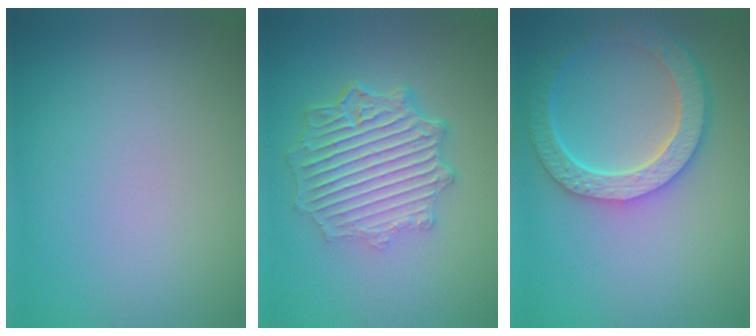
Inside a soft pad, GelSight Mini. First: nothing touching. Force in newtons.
{"total": 7.3, "press": 5.2, "slide": 5.0}
{"total": 6.5, "press": 5.1, "slide": 4.0}